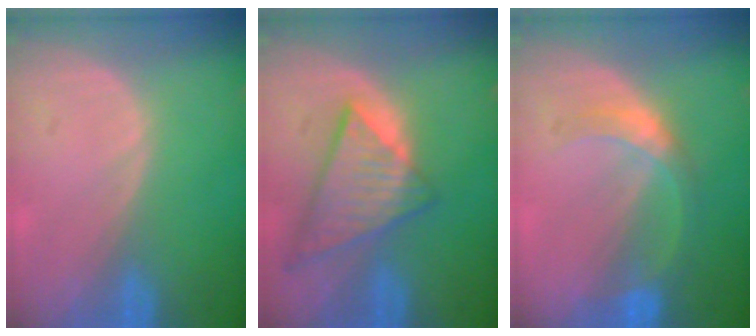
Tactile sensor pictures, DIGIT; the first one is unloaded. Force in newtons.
{"total": 9.0, "press": 7.8, "slide": 4.4}
{"total": 5.3, "press": 5.0, "slide": 1.9}